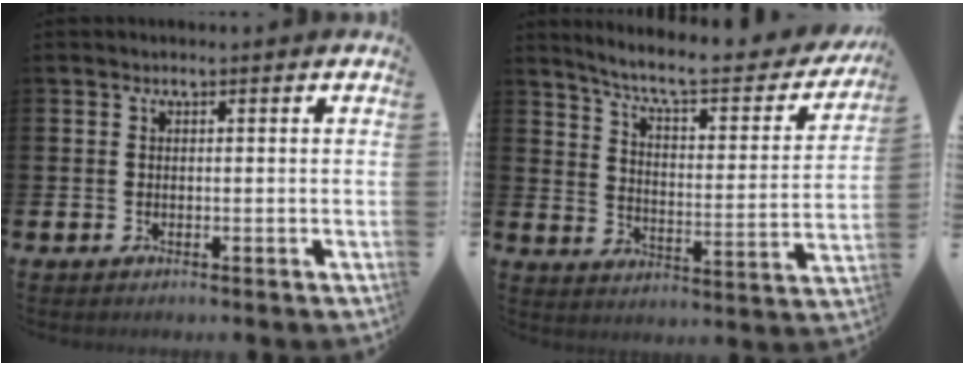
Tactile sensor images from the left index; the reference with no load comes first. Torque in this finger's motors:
{"motor_torque": [0.95, -1.19, 0.52, 0.17]}